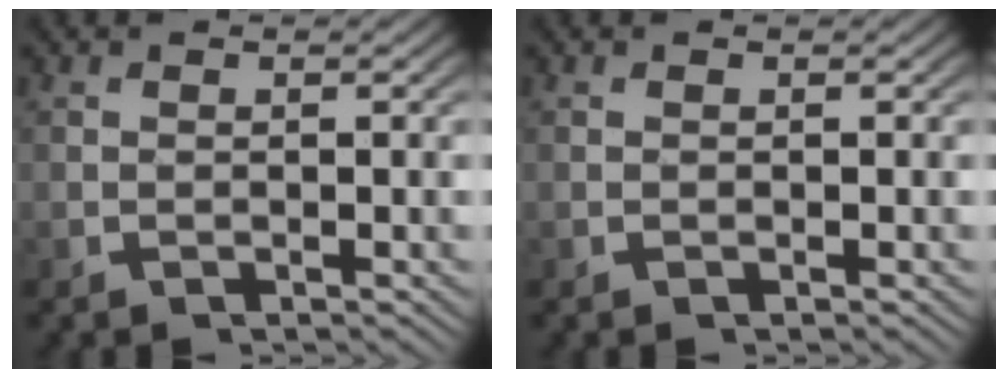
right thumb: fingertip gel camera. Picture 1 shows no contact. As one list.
[{"total": 0.0}]